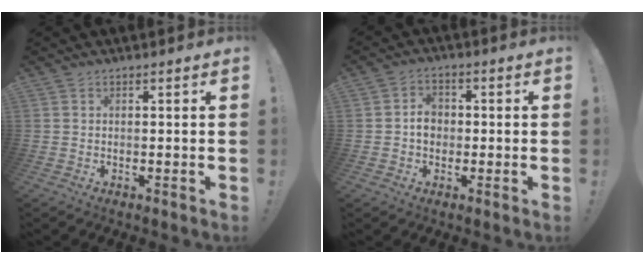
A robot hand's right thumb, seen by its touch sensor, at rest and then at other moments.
{"total": 5.2, "force": [-0.5, 4.3, 2.8], "torque": [-0.036, 0.010, -0.010]}